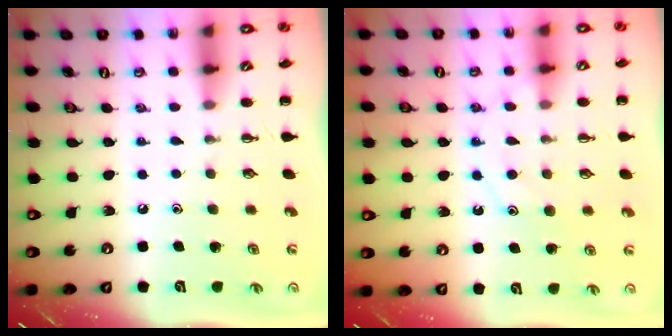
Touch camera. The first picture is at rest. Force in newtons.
{"total": 11.1, "press": 11.1, "slide": 0.8}